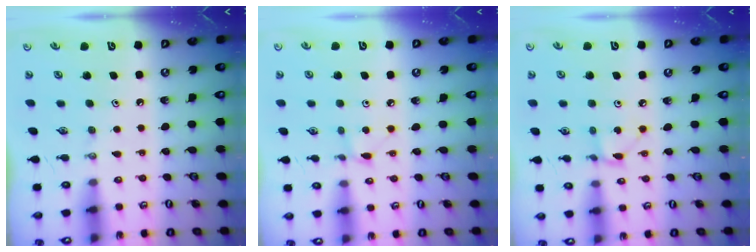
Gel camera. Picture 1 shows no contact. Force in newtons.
{"total": 3.0, "press": 3.0, "slide": 0.5}
{"total": 1.8, "press": 1.8, "slide": 0.3}